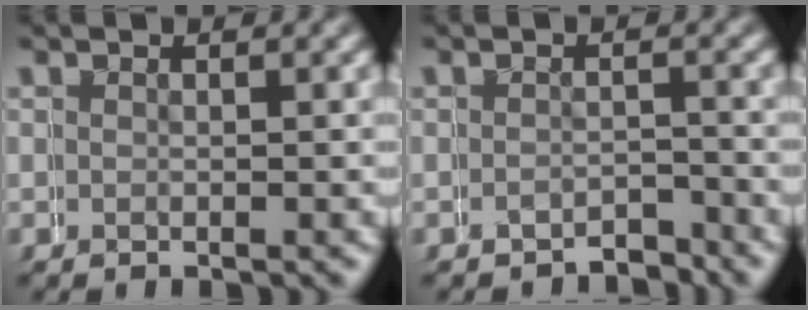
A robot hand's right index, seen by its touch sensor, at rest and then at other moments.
{"total": 2.3, "force": [-2.2, 0.7, -0.5], "torque": [0.015, -0.004, -0.040]}